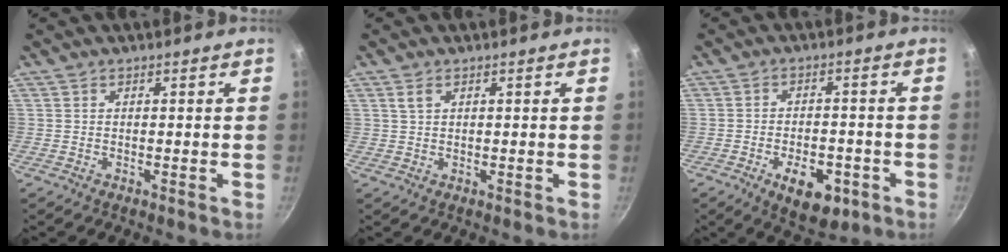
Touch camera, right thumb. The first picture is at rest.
{"total": 1.8, "force": [0.9, 1.0, 1.1], "torque": [-0.018, -0.001, 0.018]}
{"total": 10.3, "force": [-4.4, 5.6, 7.4], "torque": [-0.078, 0.013, -0.055]}